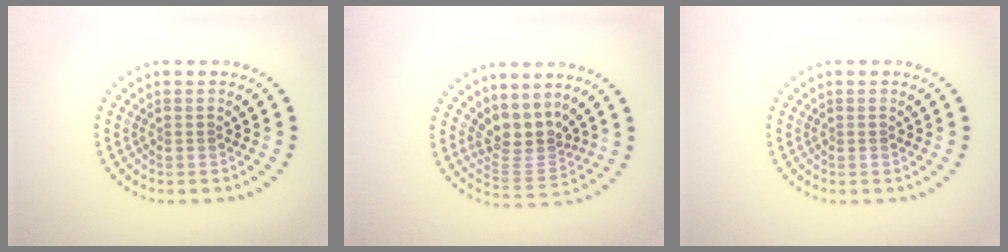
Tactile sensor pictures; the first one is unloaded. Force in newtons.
{"total": 3.3, "press": 2.4, "slide": 2.3}
{"total": 0.0}